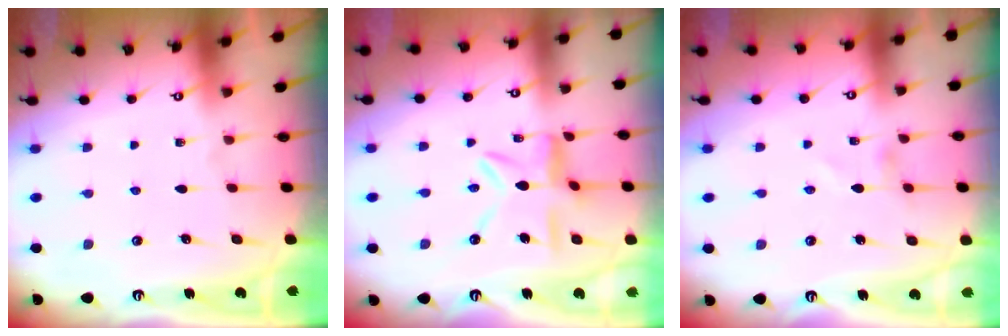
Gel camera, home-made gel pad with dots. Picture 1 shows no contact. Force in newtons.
{"total": 11.0, "press": 10.9, "slide": 1.0}
{"total": 0.0}